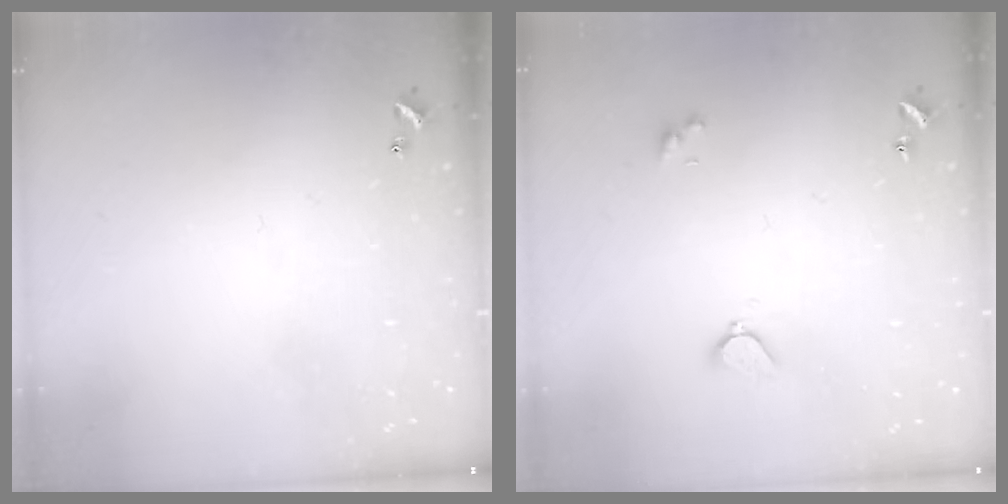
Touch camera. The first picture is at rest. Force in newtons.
{"total": 2.1, "press": 2.0, "slide": 0.5}